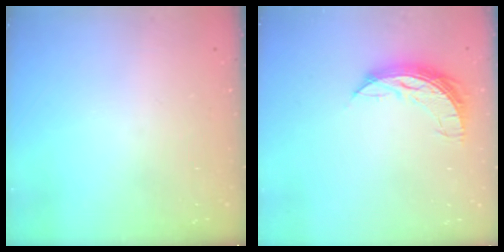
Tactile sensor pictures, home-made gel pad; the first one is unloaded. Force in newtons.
{"total": 7.7, "press": 7.6, "slide": 0.6}